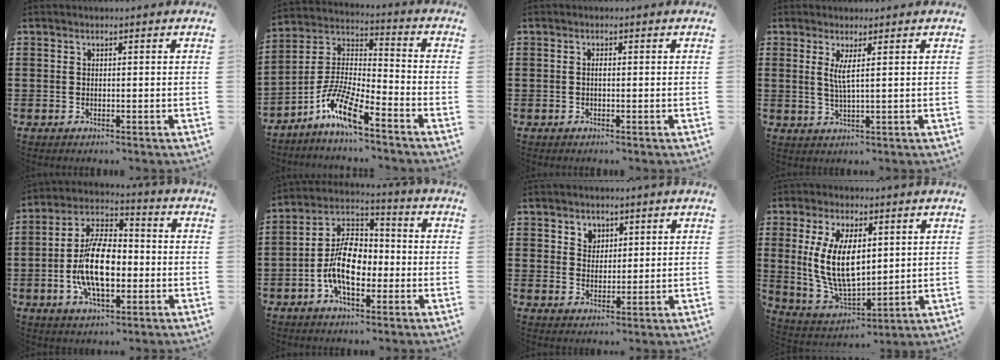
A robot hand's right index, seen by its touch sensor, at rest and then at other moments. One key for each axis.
{"total": 8.8, "fx": -6.3, "fy": 2.3, "fz": 5.7, "tx": -0.131, "ty": -0.006, "tz": -0.126}
{"total": 0.7, "fx": -0.1, "fy": 0.2, "fz": 0.7, "tx": -0.015, "ty": -0.002, "tz": -0.001}
{"total": 3.1, "fx": 1.0, "fy": 0.0, "fz": 2.9, "tx": -0.062, "ty": -0.004, "tz": 0.016}
{"total": 12.0, "fx": -2.2, "fy": 6.0, "fz": 10.2, "tx": -0.219, "ty": -0.005, "tz": -0.046}
{"total": 9.7, "fx": -2.5, "fy": 5.5, "fz": 7.6, "tx": -0.159, "ty": 0.006, "tz": -0.051}
{"total": 3.0, "fx": 1.9, "fy": 2.3, "fz": 0.2, "tx": -0.015, "ty": 0.010, "tz": 0.034}
{"total": 10.8, "fx": 1.8, "fy": 5.5, "fz": 9.1, "tx": -0.203, "ty": 0.004, "tz": 0.032}